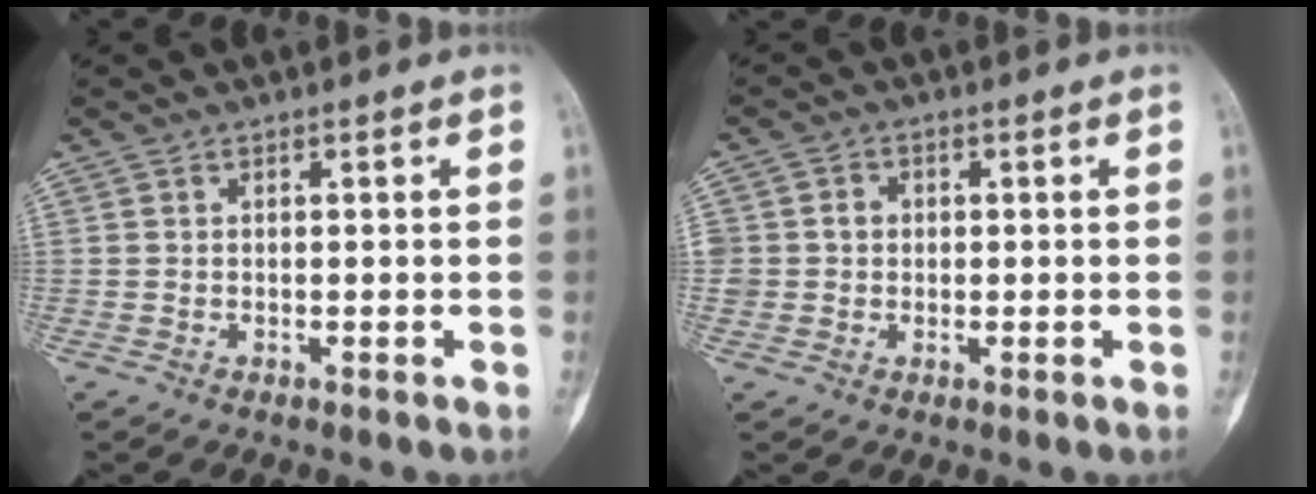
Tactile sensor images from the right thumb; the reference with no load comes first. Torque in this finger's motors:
{"motor_torque": [0.51, 0.64, 0.38, -0.23, 0.00]}